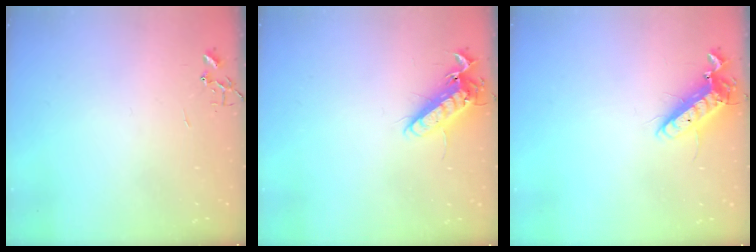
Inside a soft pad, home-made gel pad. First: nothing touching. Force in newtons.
{"total": 12.8, "press": 12.7, "slide": 1.8}
{"total": 12.9, "press": 12.7, "slide": 2.1}